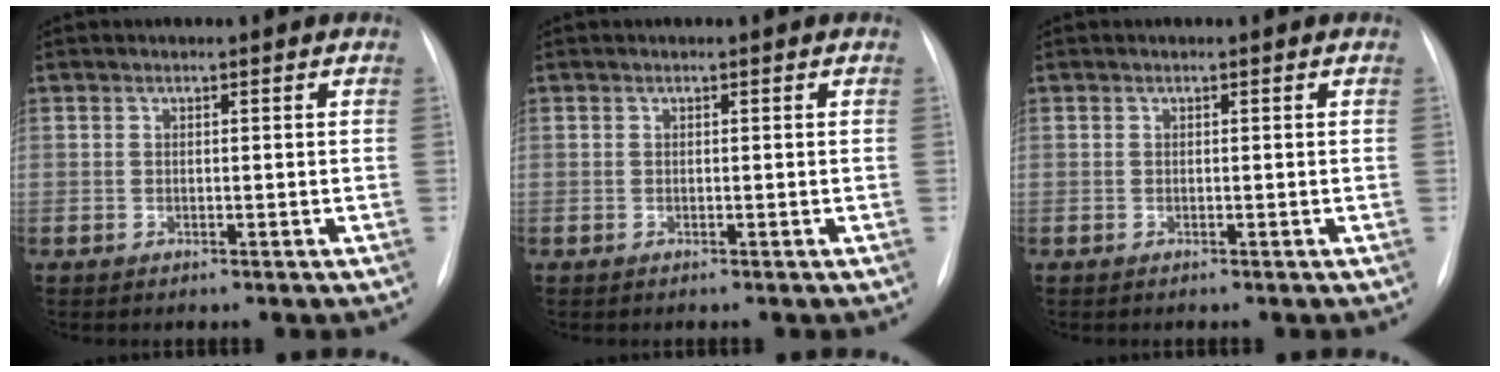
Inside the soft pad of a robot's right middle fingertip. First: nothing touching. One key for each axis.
{"total": 0.0}
{"total": 0.0}